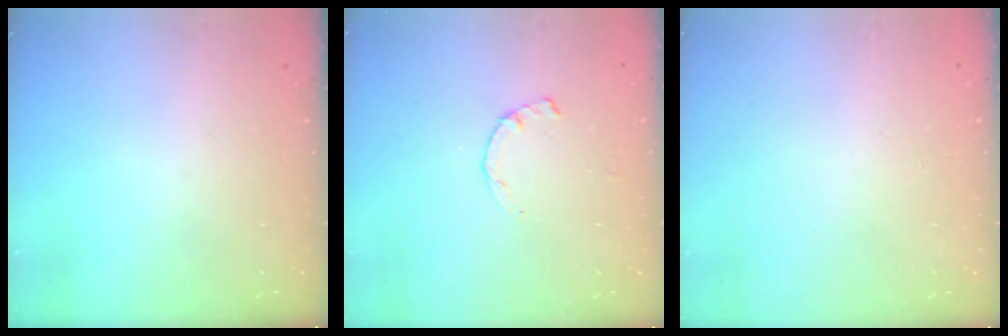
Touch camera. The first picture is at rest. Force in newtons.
{"total": 1.2, "press": 1.1, "slide": 0.3}
{"total": 2.6, "press": 2.6, "slide": 0.2}